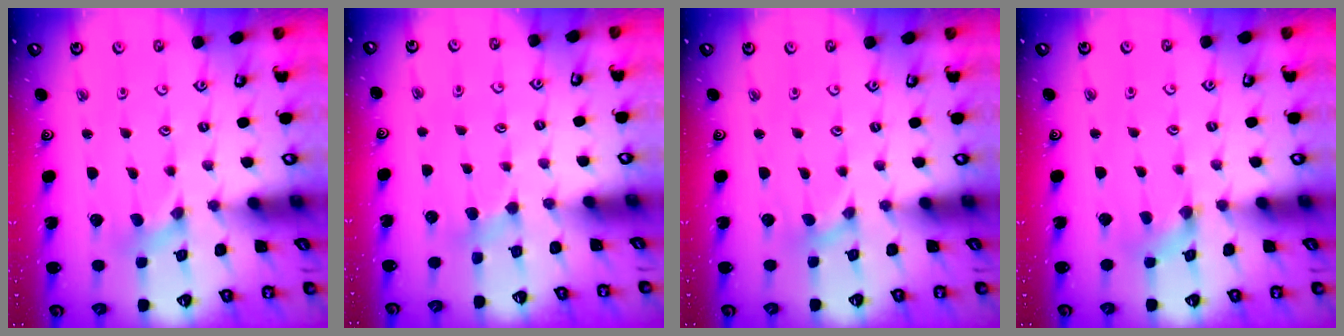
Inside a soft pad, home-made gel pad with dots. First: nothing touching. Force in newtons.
{"total": 3.0, "press": 2.9, "slide": 0.3}
{"total": 0.0}
{"total": 1.3, "press": 1.3, "slide": 0.3}